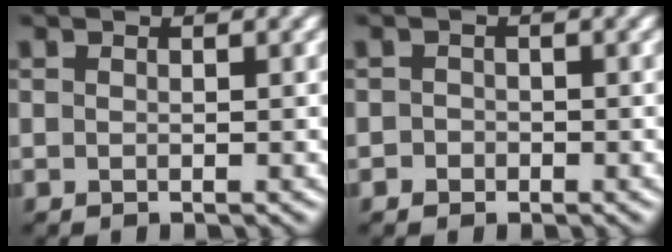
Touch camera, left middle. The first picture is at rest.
{"total": 0.9, "force": [-0.7, 0.5, -0.2], "torque": [0.019, 0.003, -0.016]}